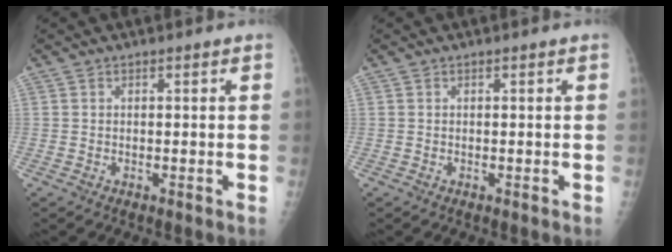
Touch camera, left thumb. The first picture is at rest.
{"total": 0.0}